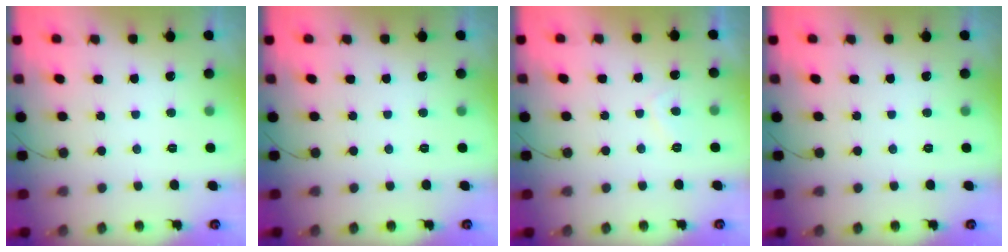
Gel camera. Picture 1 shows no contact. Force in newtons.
{"total": 0.0}
{"total": 2.3, "press": 2.2, "slide": 0.7}
{"total": 0.0}